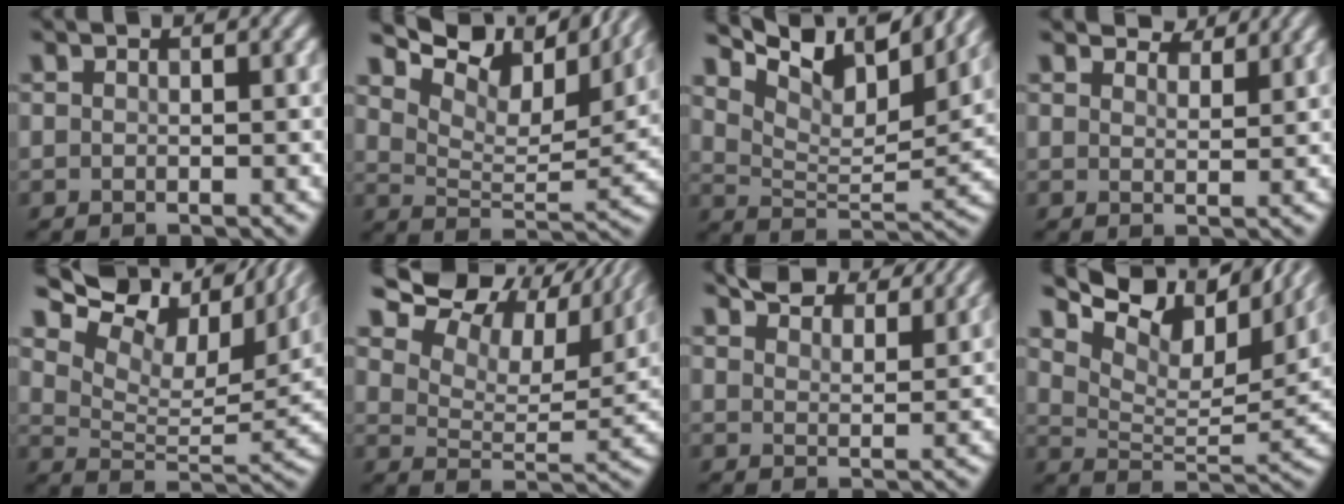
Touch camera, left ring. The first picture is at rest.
{"total": 11.7, "force": [9.3, 3.7, 6.1], "torque": [-0.122, 0.010, 0.151]}
{"total": 9.9, "force": [7.1, 3.4, 6.0], "torque": [-0.107, 0.009, 0.122]}
{"total": 3.4, "force": [3.3, 0.4, 0.7], "torque": [-0.019, 0.002, 0.043]}
{"total": 14.1, "force": [10.2, 5.7, 7.9], "torque": [-0.159, 0.042, 0.156]}
{"total": 12.8, "force": [9.4, 5.5, 6.6], "torque": [-0.133, 0.021, 0.138]}
{"total": 6.4, "force": [5.8, 1.4, 2.2], "torque": [-0.042, 0.011, 0.081]}
{"total": 12.4, "force": [9.2, 4.5, 7.0], "torque": [-0.142, 0.019, 0.159]}